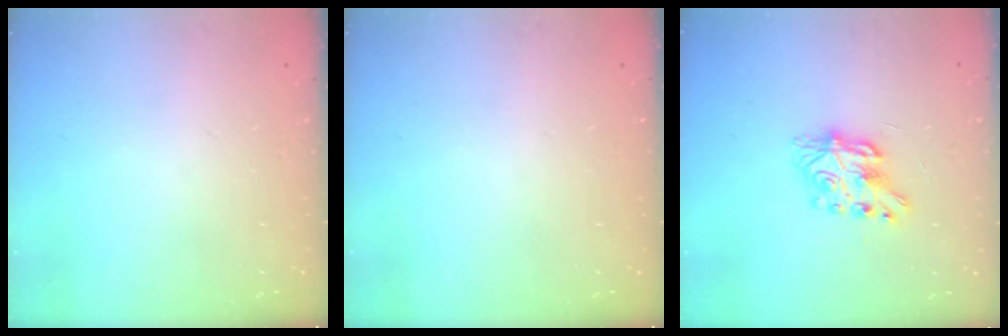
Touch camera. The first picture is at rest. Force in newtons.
{"total": 0.0}
{"total": 8.6, "press": 8.5, "slide": 0.8}